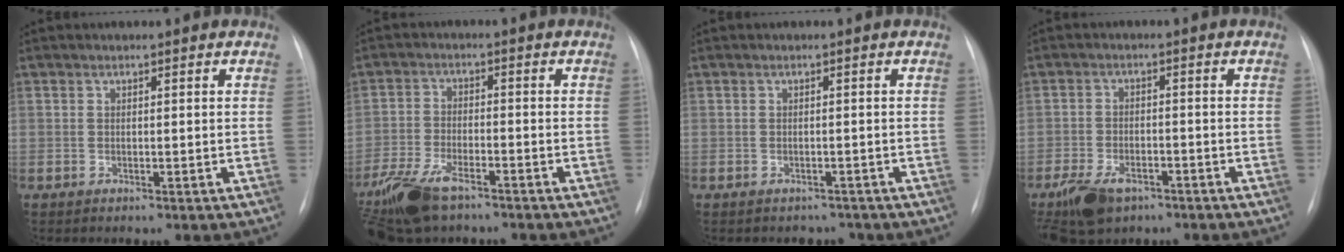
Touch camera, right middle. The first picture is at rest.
{"total": 10.0, "force": [-7.3, 3.6, 5.9], "torque": [-0.124, -0.015, -0.133]}
{"total": 2.1, "force": [-1.7, 1.1, -0.3], "torque": [0.004, 0.007, -0.023]}
{"total": 7.5, "force": [-4.9, 4.0, 4.0], "torque": [-0.079, -0.005, -0.078]}